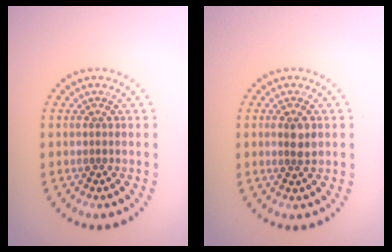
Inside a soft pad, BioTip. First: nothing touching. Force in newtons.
{"total": 1.7, "press": 1.6, "slide": 0.5}